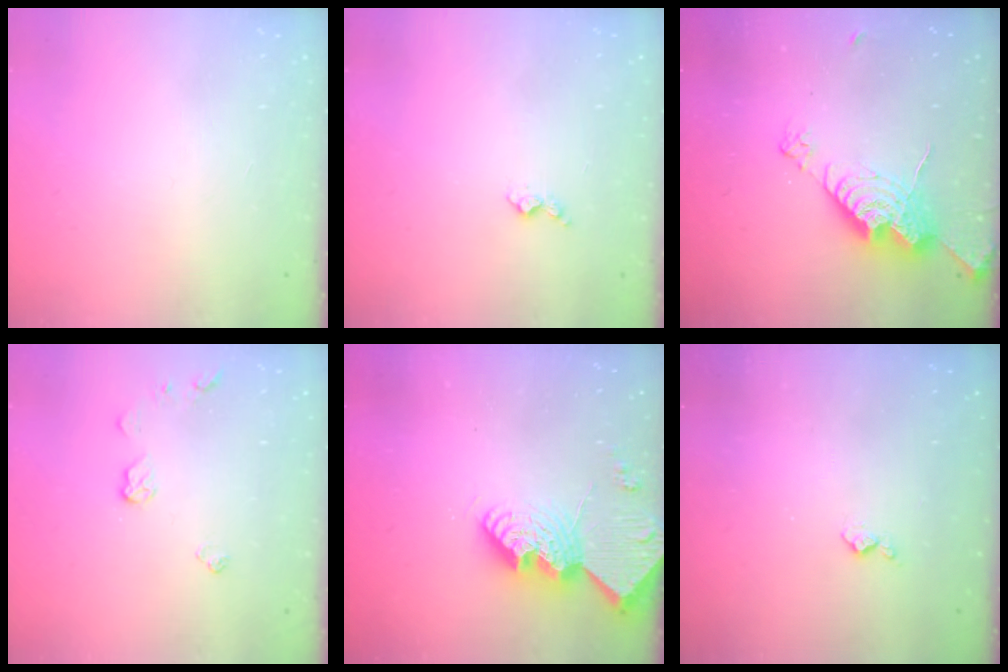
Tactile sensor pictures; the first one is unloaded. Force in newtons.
{"total": 3.5, "press": 3.4, "slide": 0.6}
{"total": 13.5, "press": 13.4, "slide": 1.1}
{"total": 5.5, "press": 5.5, "slide": 0.5}
{"total": 13.9, "press": 13.9, "slide": 0.9}
{"total": 3.9, "press": 3.8, "slide": 0.4}